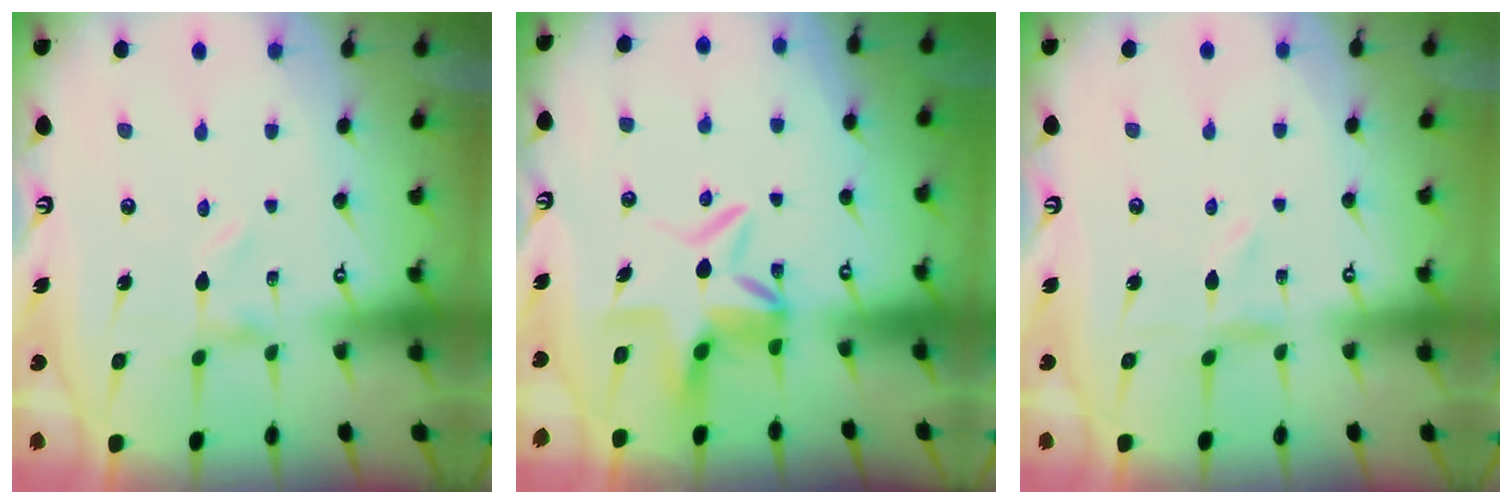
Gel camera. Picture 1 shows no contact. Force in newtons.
{"total": 6.8, "press": 6.1, "slide": 3.0}
{"total": 0.0}